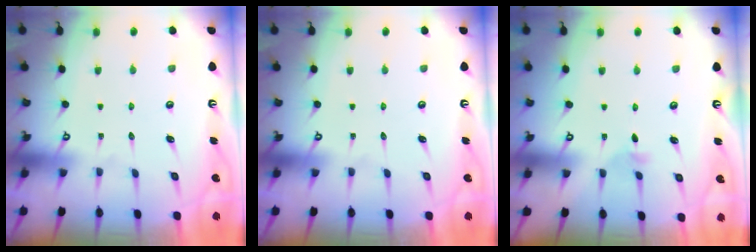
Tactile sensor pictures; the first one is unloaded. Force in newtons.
{"total": 0.0}
{"total": 2.7, "press": 2.6, "slide": 0.9}